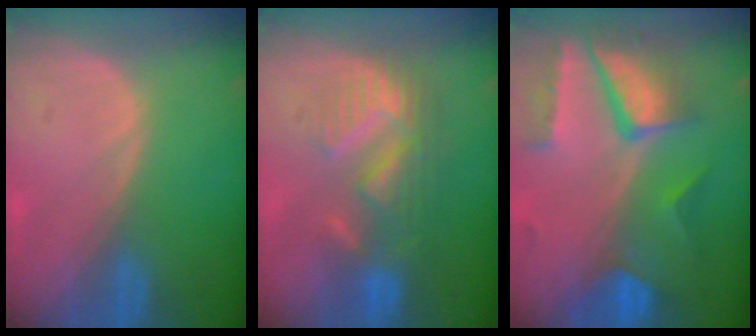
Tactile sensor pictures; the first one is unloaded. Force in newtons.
{"total": 8.7, "press": 8.0, "slide": 3.3}
{"total": 10.4, "press": 8.7, "slide": 5.7}